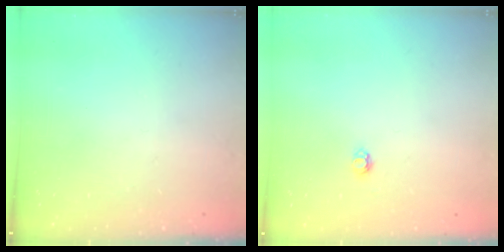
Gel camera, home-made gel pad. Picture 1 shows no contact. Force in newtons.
{"total": 2.9, "press": 2.9, "slide": 0.4}